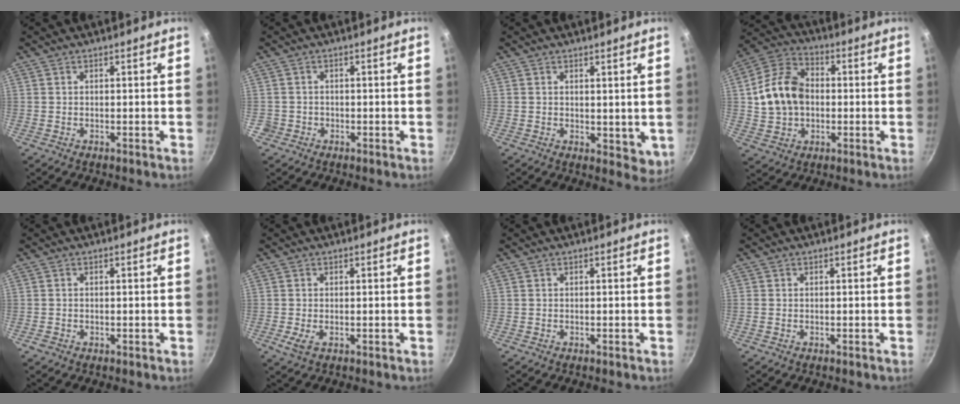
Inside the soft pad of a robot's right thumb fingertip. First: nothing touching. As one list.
[{"total": 1.7, "force": [-0.7, 1.6, 0.1], "torque": [0.008, 0.015, -0.005]}, {"total": 4.6, "force": [1.5, 2.7, 3.4], "torque": [-0.039, -0.017, 0.025]}, {"total": 13.6, "force": [0.5, 10.3, 8.9], "torque": [-0.145, 0.023, -0.001]}, {"total": 0.6, "force": [-0.3, 0.5, 0.3], "torque": [-0.004, 0.001, -0.006]}, {"total": 2.2, "force": [-0.4, 1.0, 1.9], "torque": [-0.039, -0.005, -0.006]}, {"total": 0.0}, {"total": 0.0}]